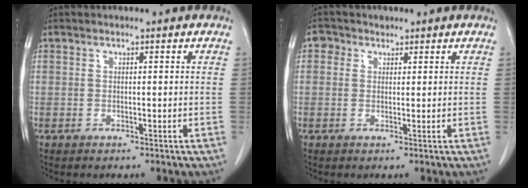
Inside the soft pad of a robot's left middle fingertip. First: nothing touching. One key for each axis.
{"total": 2.2, "fx": 1.1, "fy": 1.9, "fz": 0.4, "tx": -0.005, "ty": 0.010, "tz": 0.012}